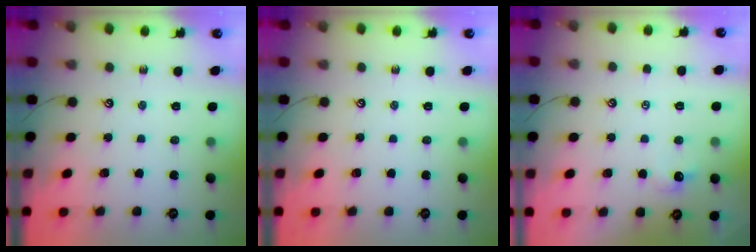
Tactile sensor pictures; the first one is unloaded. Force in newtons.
{"total": 0.0}
{"total": 1.7, "press": 1.6, "slide": 0.5}